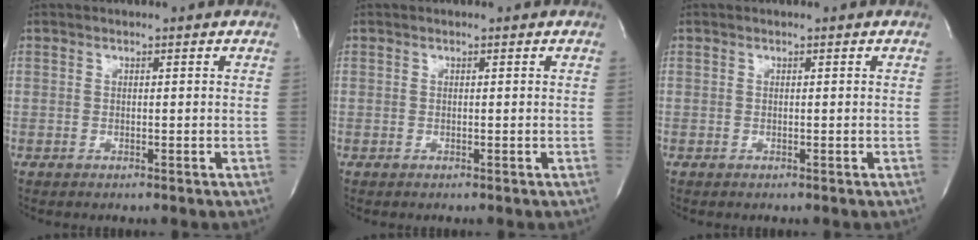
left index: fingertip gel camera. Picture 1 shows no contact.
{"total": 0.0}
{"total": 0.0}